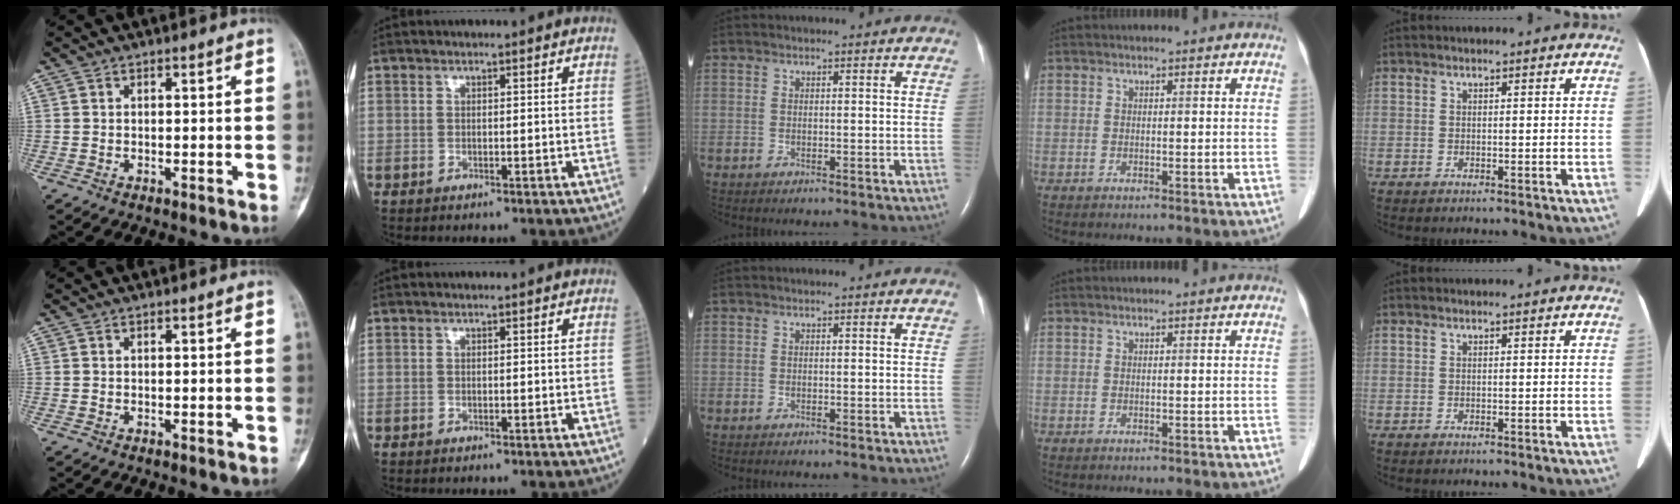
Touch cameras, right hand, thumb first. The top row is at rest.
{}